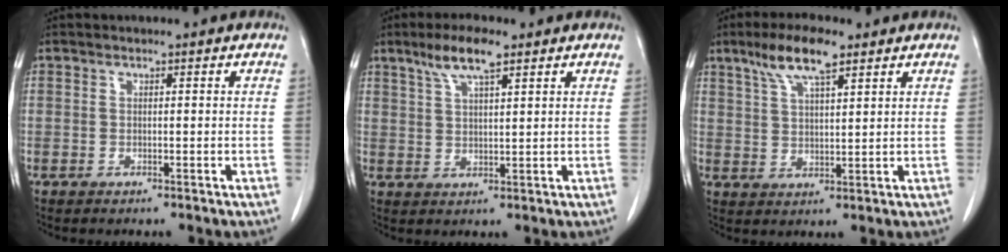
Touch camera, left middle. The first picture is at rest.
{"total": 6.2, "force": [4.1, 1.0, 4.5], "torque": [-0.092, 0.007, 0.076]}
{"total": 7.9, "force": [5.2, 1.6, 5.7], "torque": [-0.116, 0.013, 0.096]}